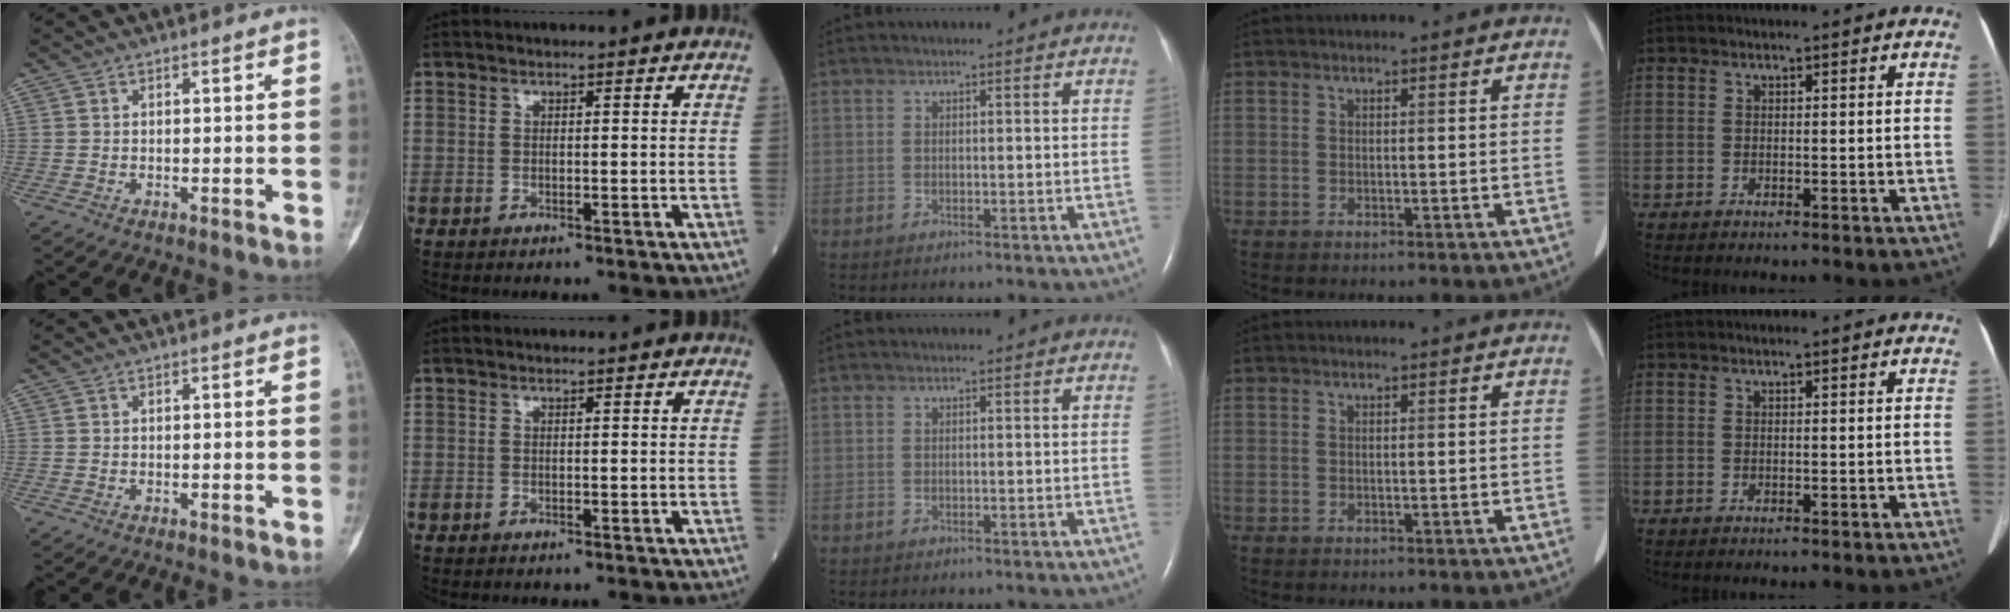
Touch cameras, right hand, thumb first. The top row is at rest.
{}